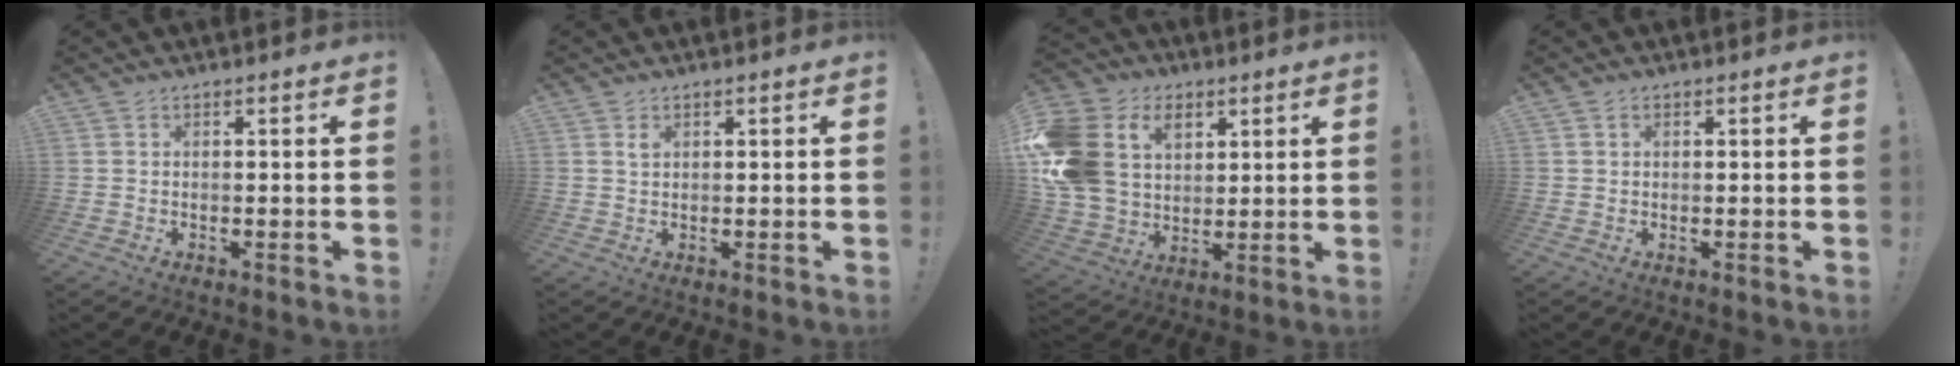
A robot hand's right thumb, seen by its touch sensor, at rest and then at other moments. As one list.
[{"total": 1.1, "force": [0.8, 0.4, 0.6], "torque": [-0.005, -0.003, 0.014]}, {"total": 19.1, "force": [5.8, 14.9, 10.5], "torque": [-0.215, -0.019, 0.113]}, {"total": 0.8, "force": [0.3, 0.6, 0.3], "torque": [0.002, 0.000, 0.004]}]